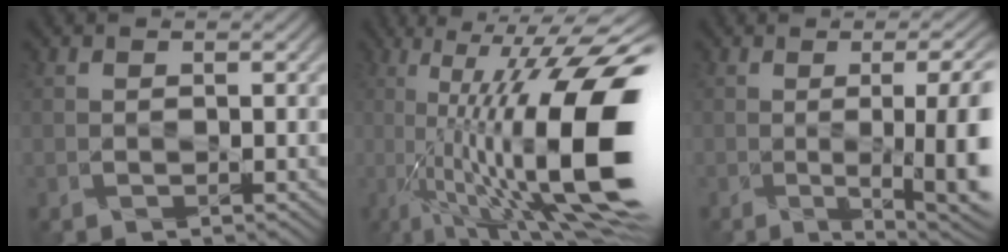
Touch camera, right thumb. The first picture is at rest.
{"total": 16.7, "force": [-2.2, 4.2, 16.1], "torque": [-0.254, 0.023, -0.038]}
{"total": 13.6, "force": [-2.2, 4.6, 12.6], "torque": [-0.136, 0.011, -0.033]}